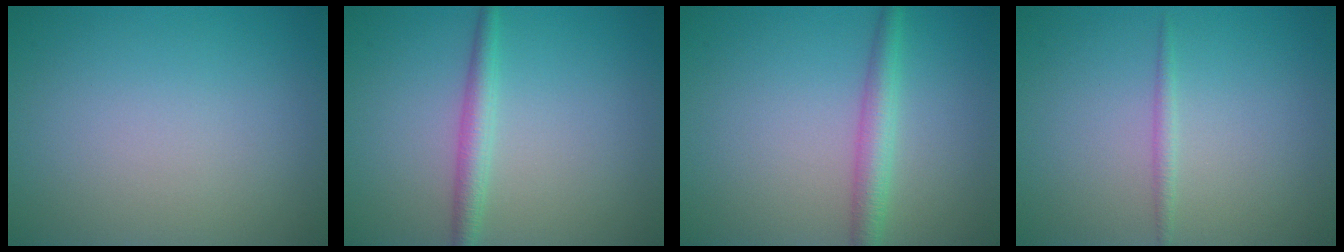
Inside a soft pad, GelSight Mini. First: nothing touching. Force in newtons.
{"total": 2.2, "press": 2.2, "slide": 0.0}
{"total": 2.7, "press": 2.7, "slide": 0.1}
{"total": 0.9, "press": 0.9, "slide": 0.0}